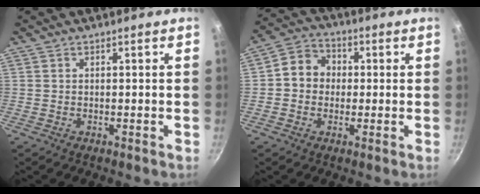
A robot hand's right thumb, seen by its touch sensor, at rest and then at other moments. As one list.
[{"total": 7.6, "force": [0.3, 6.6, 3.6], "torque": [-0.031, 0.017, -0.016]}]